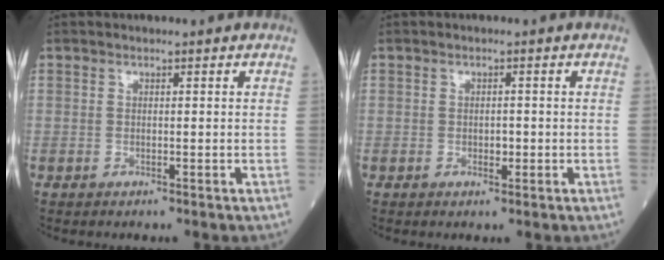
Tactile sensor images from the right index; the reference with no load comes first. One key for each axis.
{"total": 1.3, "fx": -0.3, "fy": 0.8, "fz": 1.0, "tx": -0.018, "ty": 0.001, "tz": 0.000}